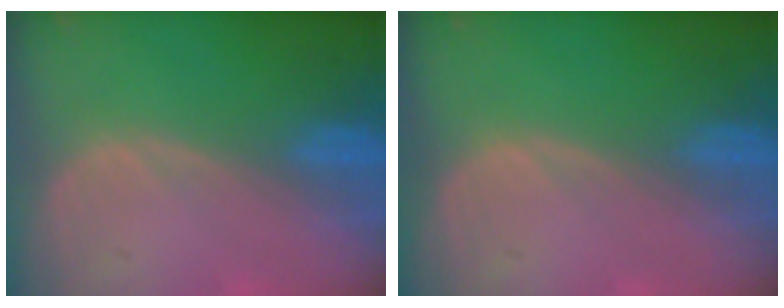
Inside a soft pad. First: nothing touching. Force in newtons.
{"total": 0.0}